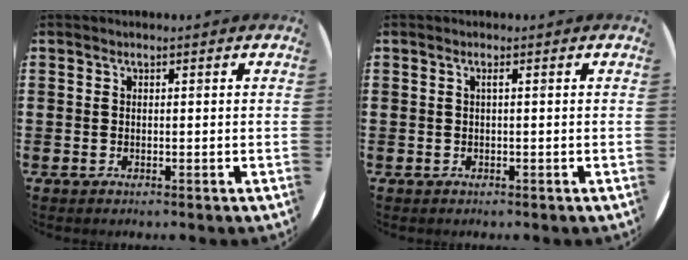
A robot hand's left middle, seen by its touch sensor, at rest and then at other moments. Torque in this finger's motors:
{"motor_torque": [-0.06, 0.07, 0.12, 0.04]}